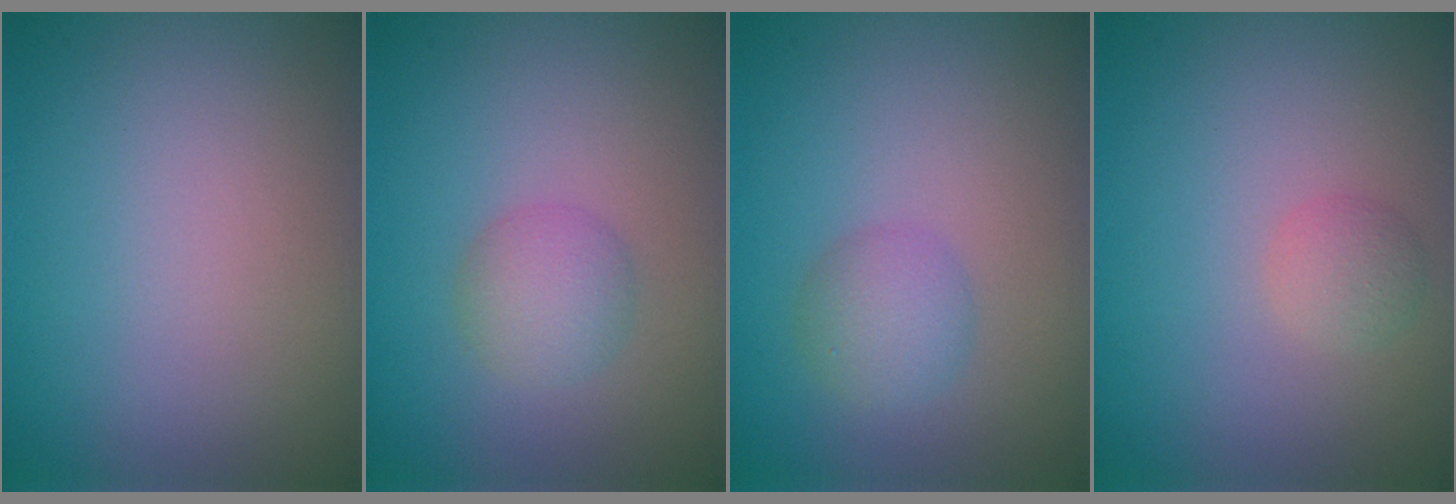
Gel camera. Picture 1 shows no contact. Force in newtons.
{"total": 2.5, "press": 2.4, "slide": 0.2}
{"total": 2.5, "press": 2.5, "slide": 0.1}
{"total": 1.4, "press": 1.4, "slide": 0.1}